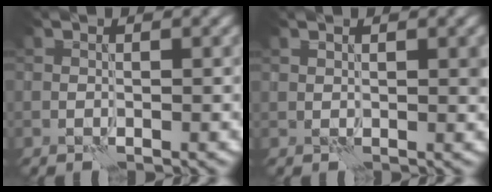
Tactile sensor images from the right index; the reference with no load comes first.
{"total": 0.9, "force": [0.4, 0.4, 0.7], "torque": [-0.013, 0.000, 0.010]}